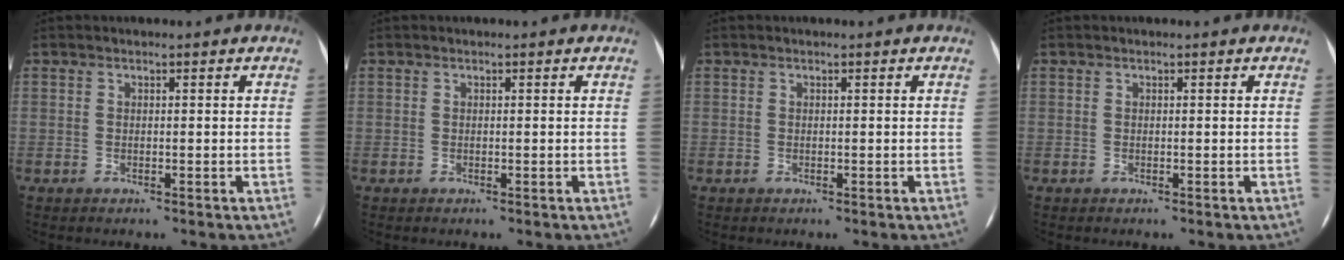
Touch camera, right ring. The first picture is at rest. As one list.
[{"total": 0.0}, {"total": 0.0}, {"total": 0.0}]